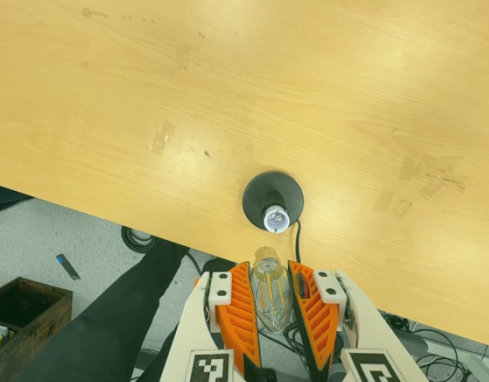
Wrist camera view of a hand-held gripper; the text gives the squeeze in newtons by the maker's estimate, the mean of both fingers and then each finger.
{"total": 13.3, "left": 13.8, "right": 12.8}